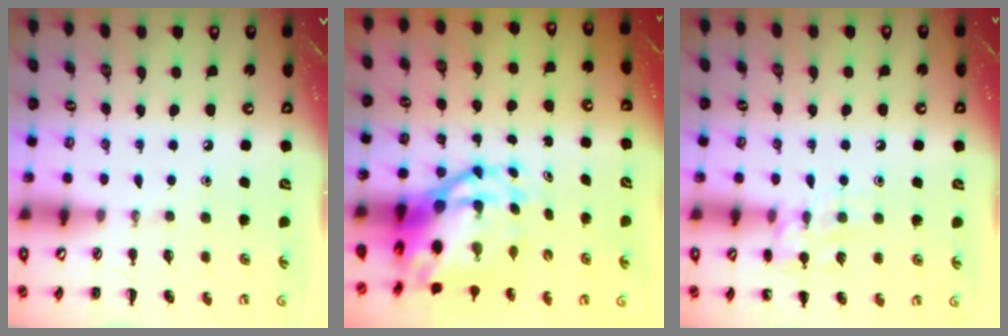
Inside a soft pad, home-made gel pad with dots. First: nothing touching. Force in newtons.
{"total": 11.5, "press": 11.1, "slide": 3.2}
{"total": 10.3, "press": 10.2, "slide": 0.8}